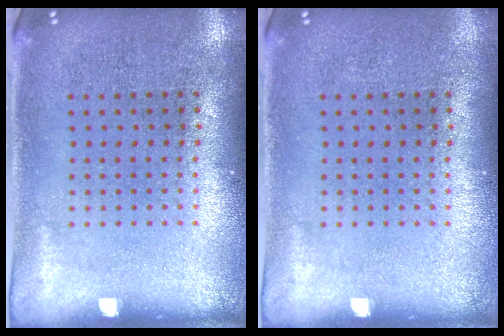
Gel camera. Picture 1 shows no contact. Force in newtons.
{"total": 0.0}